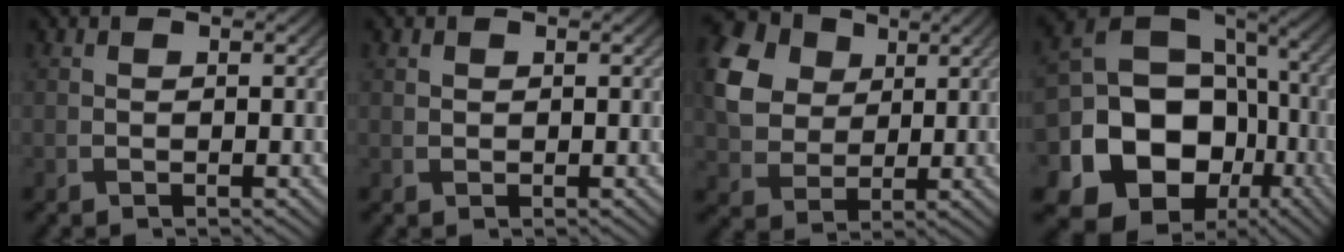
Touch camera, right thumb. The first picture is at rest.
{"total": 0.6, "force": [0.3, 0.5, 0.1], "torque": [-0.004, -0.003, 0.007]}
{"total": 11.9, "force": [4.1, 8.9, 6.7], "torque": [-0.193, 0.019, 0.077]}
{"total": 21.3, "force": [-6.6, 17.6, 10.1], "torque": [-0.226, -0.048, -0.109]}